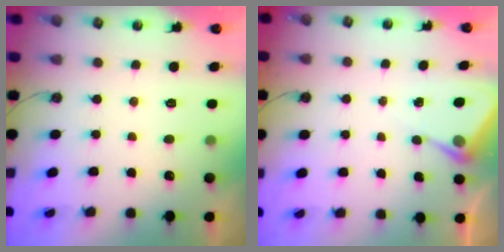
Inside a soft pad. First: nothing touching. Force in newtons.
{"total": 5.6, "press": 5.6, "slide": 0.2}